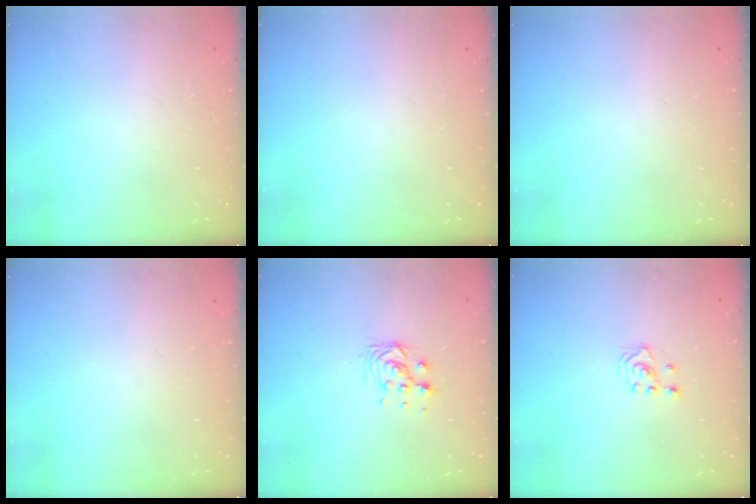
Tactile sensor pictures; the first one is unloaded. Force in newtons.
{"total": 0.0}
{"total": 0.0}
{"total": 0.0}
{"total": 6.1, "press": 6.1, "slide": 0.8}
{"total": 1.8, "press": 1.8, "slide": 0.2}